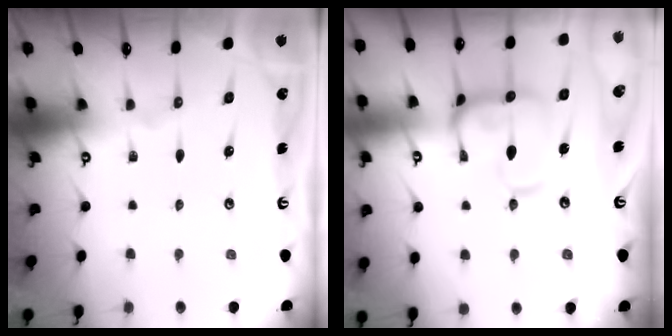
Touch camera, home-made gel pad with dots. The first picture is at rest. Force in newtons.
{"total": 9.9, "press": 9.9, "slide": 1.3}